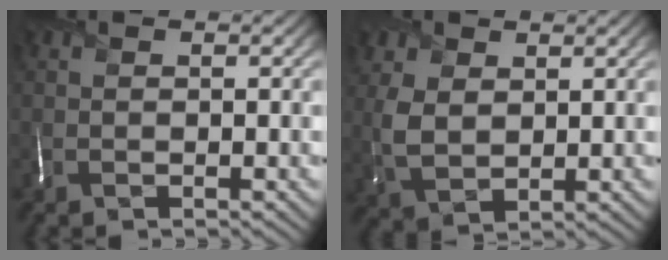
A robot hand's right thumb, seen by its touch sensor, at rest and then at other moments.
{"total": 4.9, "force": [2.2, 3.2, 3.0], "torque": [-0.080, 0.002, 0.050]}